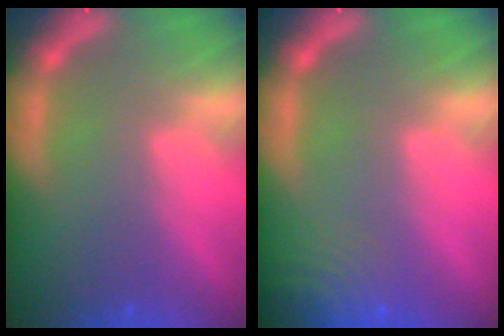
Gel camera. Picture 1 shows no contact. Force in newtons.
{"total": 6.5}